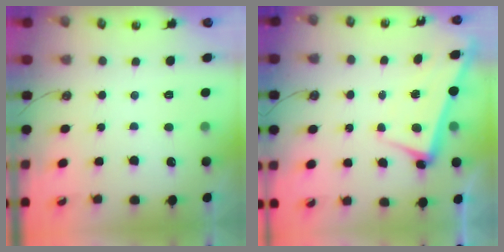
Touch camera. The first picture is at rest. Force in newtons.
{"total": 2.3, "press": 2.2, "slide": 0.8}